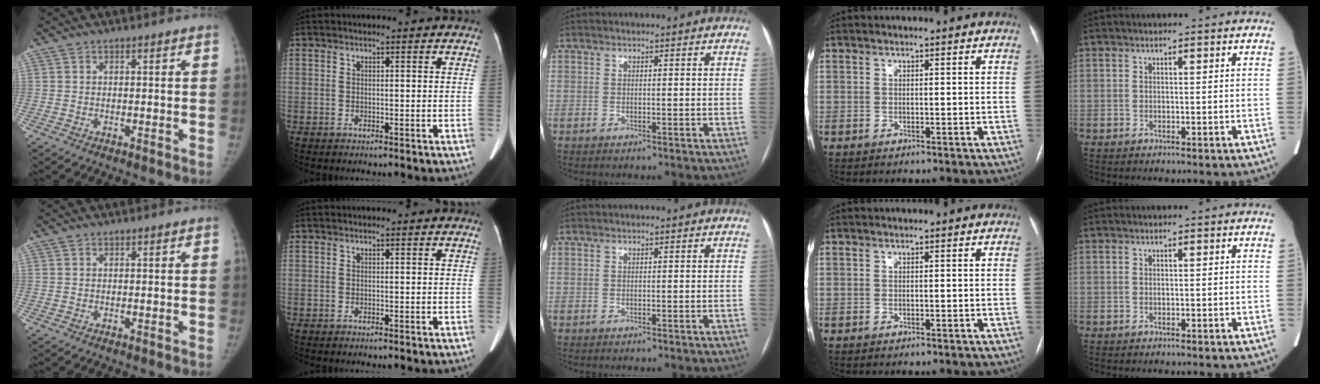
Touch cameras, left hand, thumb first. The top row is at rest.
{}